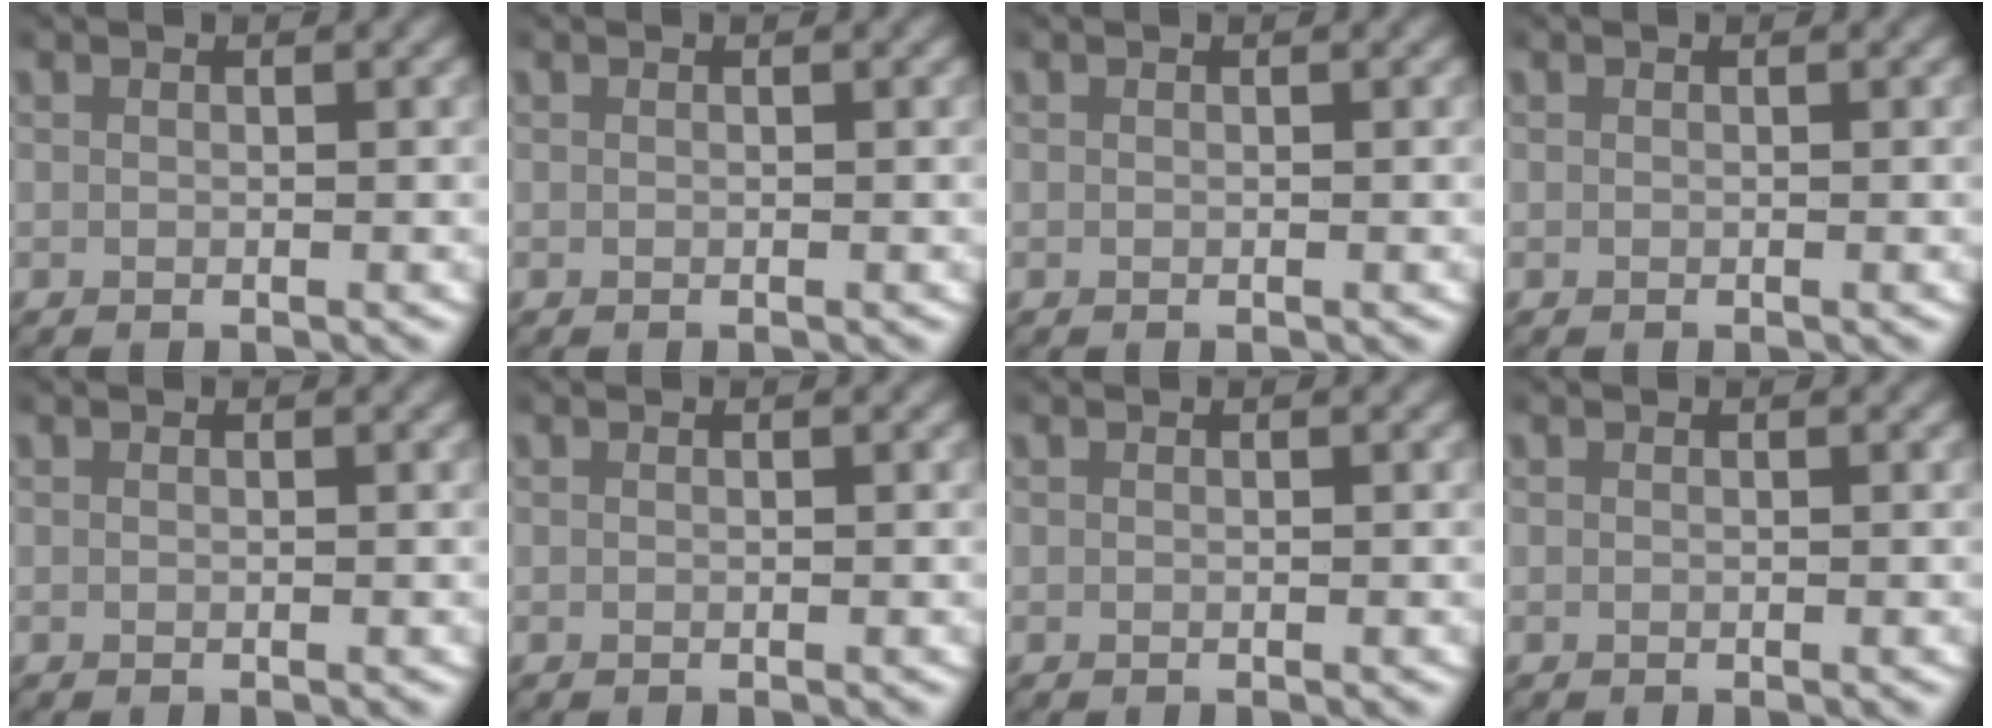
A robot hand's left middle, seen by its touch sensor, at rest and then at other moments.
{"total": 0.0}
{"total": 0.0}
{"total": 0.0}
{"total": 0.0}
{"total": 0.0}
{"total": 0.0}
{"total": 0.0}